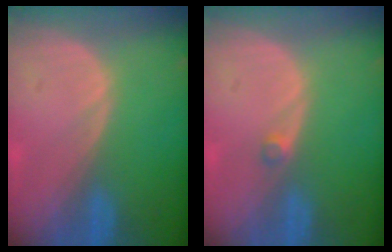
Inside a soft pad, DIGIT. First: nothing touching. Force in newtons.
{"total": 1.1, "press": 1.0, "slide": 0.6}